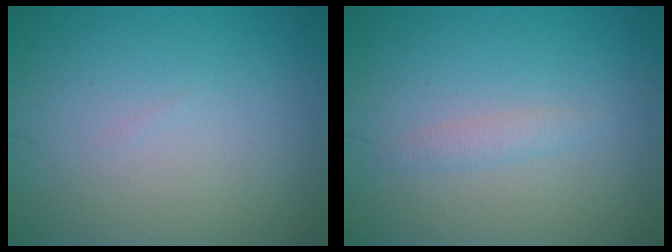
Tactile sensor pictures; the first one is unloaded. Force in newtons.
{"total": 1.1, "press": 1.1, "slide": 0.1}